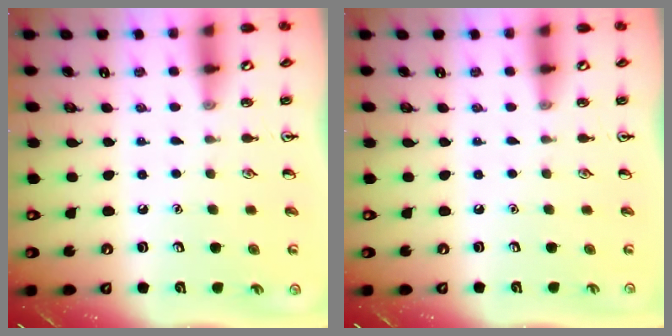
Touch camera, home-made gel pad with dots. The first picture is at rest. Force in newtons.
{"total": 0.0}